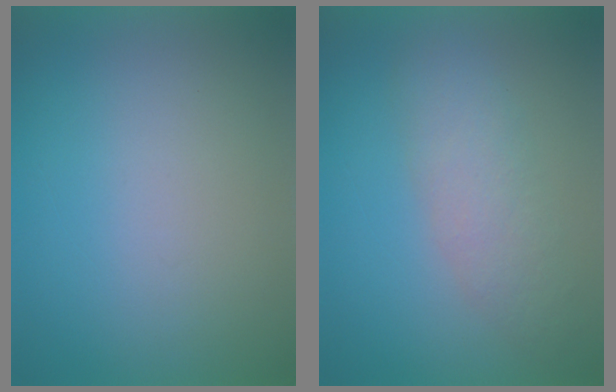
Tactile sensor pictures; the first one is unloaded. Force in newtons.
{"total": 3.7}